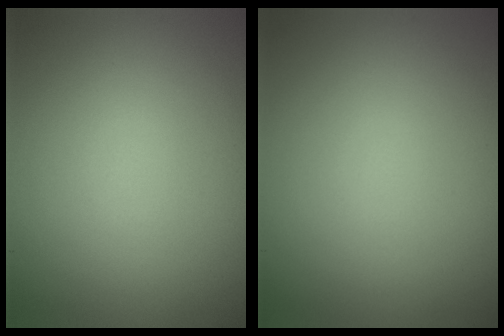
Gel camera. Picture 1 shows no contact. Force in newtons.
{"total": 0.0}